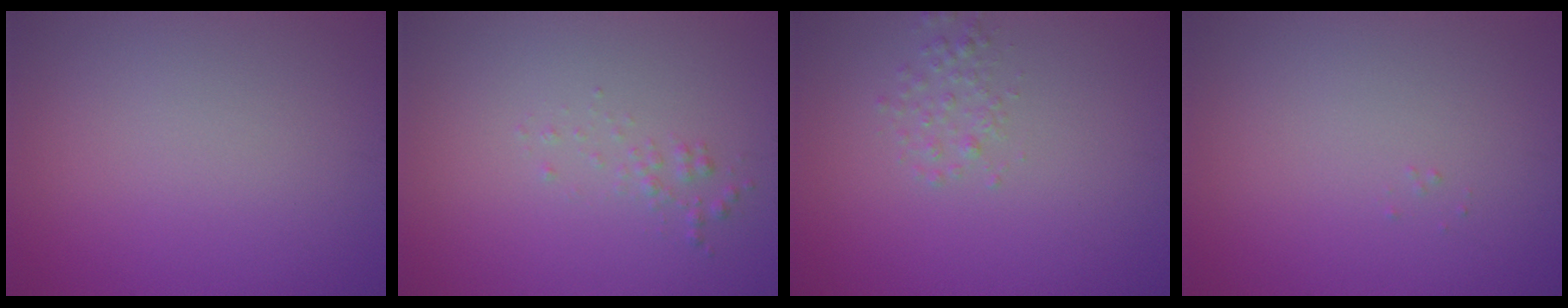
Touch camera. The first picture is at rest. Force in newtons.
{"total": 0.9, "press": 0.9, "slide": 0.0}
{"total": 1.4, "press": 1.4, "slide": 0.1}
{"total": 0.0}